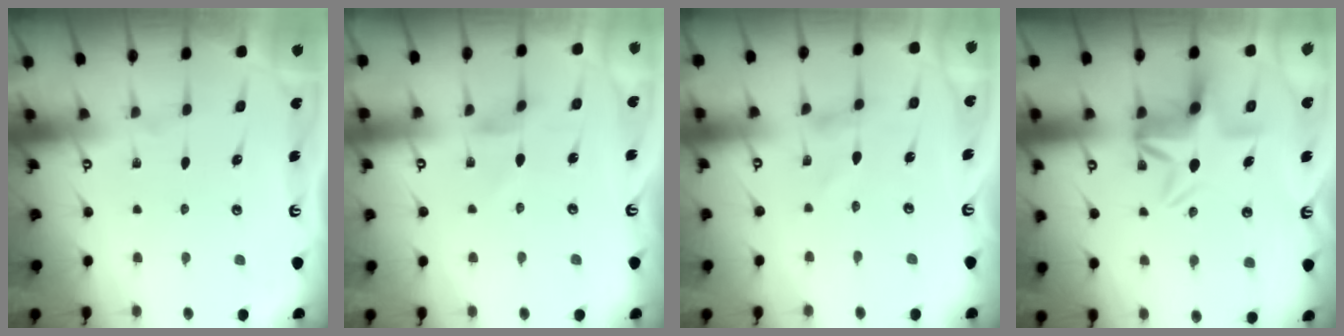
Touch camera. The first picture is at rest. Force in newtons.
{"total": 1.2, "press": 1.2, "slide": 0.4}
{"total": 0.0}
{"total": 6.2, "press": 5.7, "slide": 2.5}